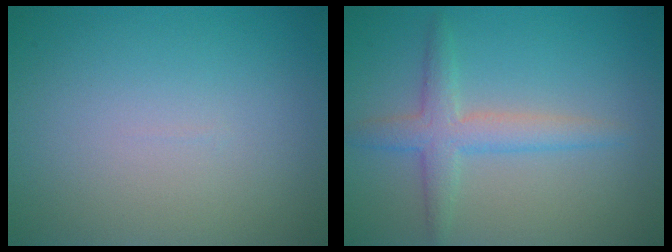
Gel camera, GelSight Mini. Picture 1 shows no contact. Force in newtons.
{"total": 3.2, "press": 3.2, "slide": 0.0}